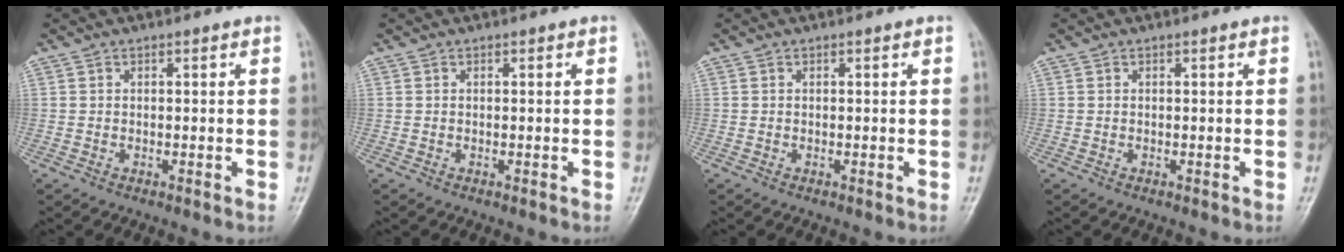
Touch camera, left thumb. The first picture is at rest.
{"total": 0.0}
{"total": 0.0}
{"total": 0.0}